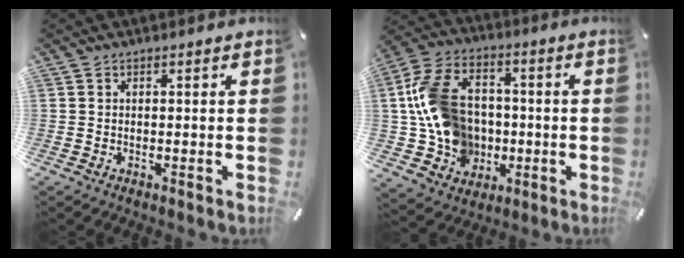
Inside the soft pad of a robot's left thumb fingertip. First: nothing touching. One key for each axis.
{"total": 16.5, "fx": 0.0, "fy": 13.9, "fz": 8.9, "tx": -0.180, "ty": 0.012, "tz": 0.013}